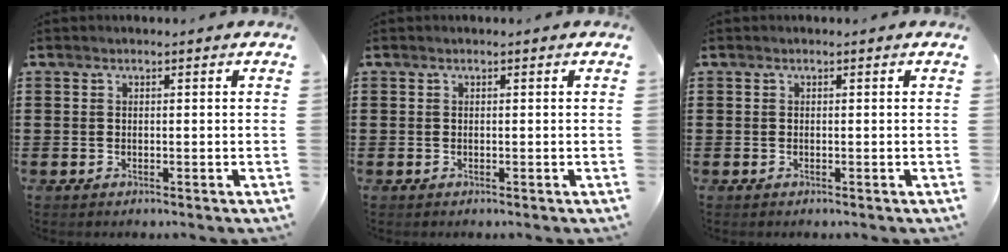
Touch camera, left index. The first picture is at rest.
{"total": 0.0}
{"total": 0.0}